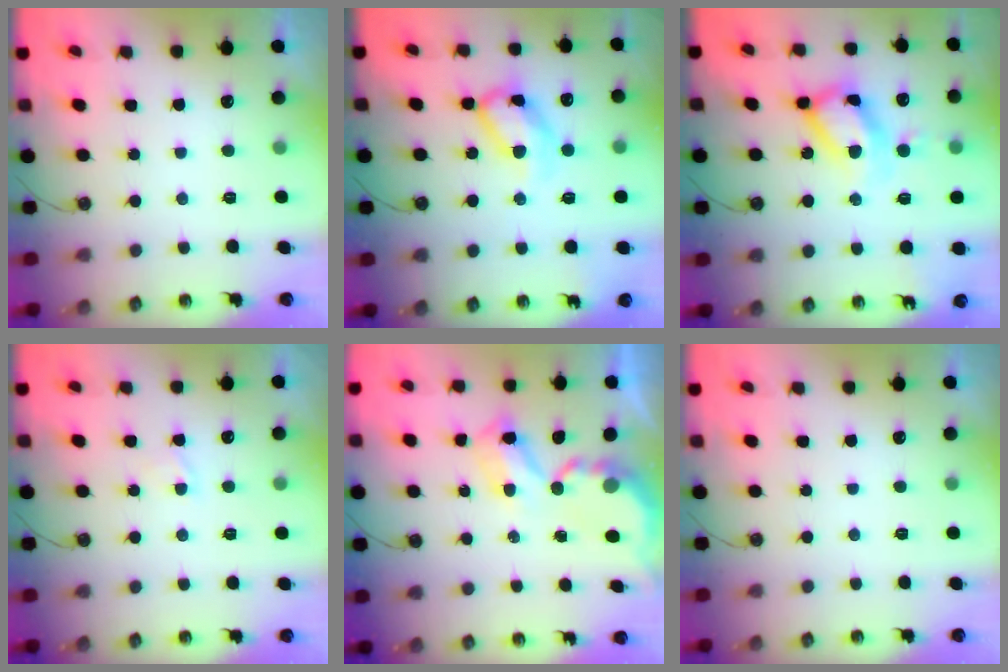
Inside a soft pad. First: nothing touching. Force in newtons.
{"total": 13.3, "press": 13.3, "slide": 1.2}
{"total": 16.2, "press": 16.1, "slide": 1.9}
{"total": 1.5, "press": 1.5, "slide": 0.3}
{"total": 6.3, "press": 6.3, "slide": 0.5}
{"total": 0.0}